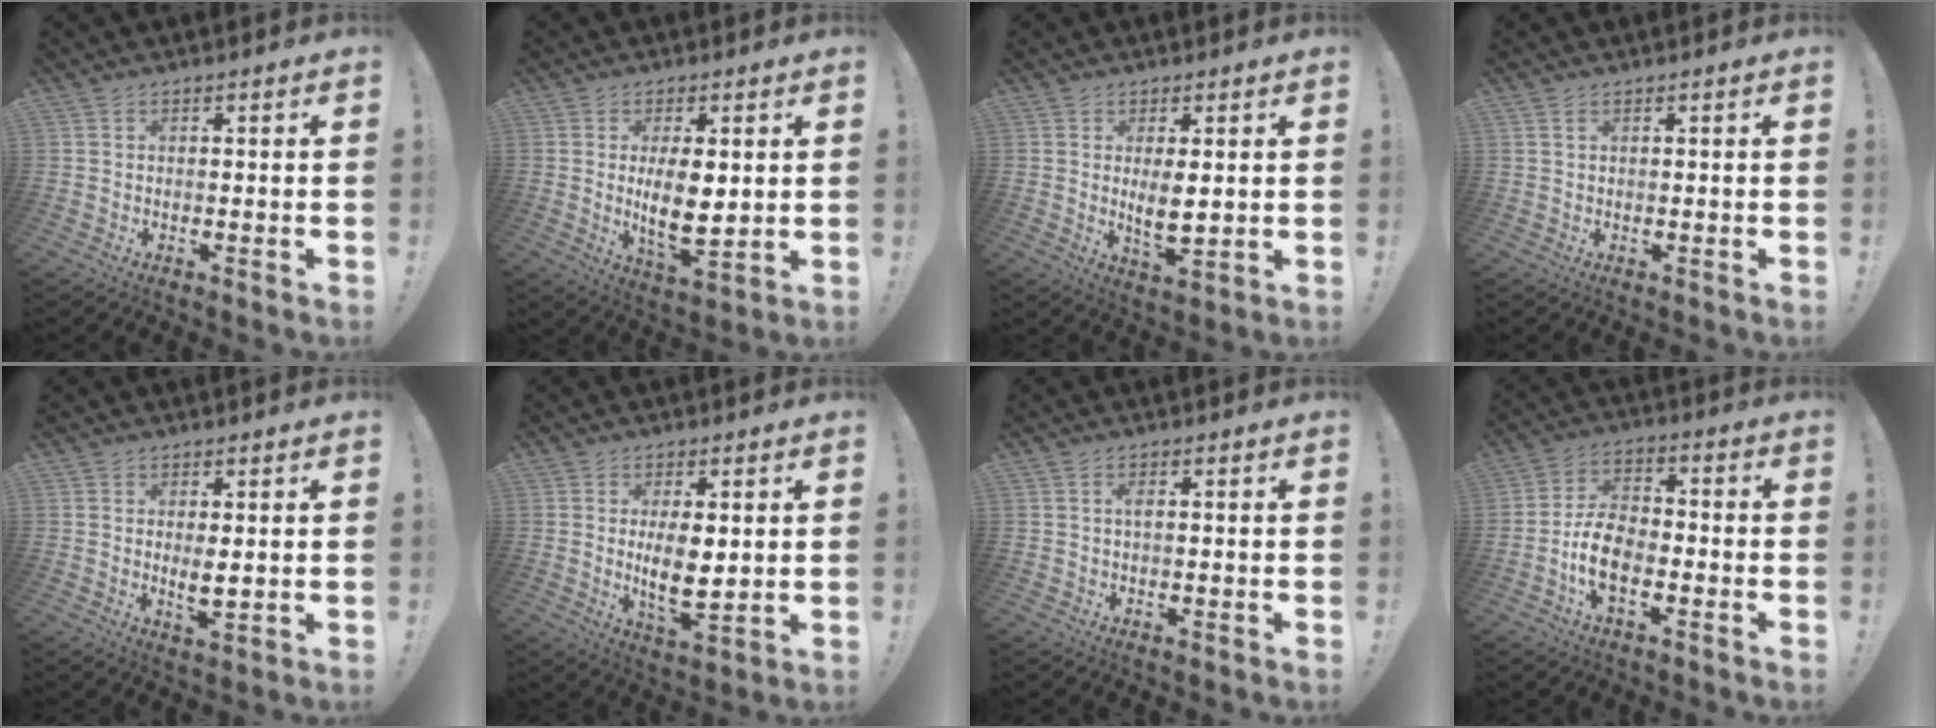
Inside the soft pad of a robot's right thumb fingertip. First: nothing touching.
{"total": 10.3, "force": [1.0, 4.3, 9.3], "torque": [-0.152, -0.023, 0.014]}
{"total": 6.4, "force": [1.1, 2.6, 5.7], "torque": [-0.081, -0.015, 0.017]}
{"total": 0.9, "force": [0.5, 0.4, 0.6], "torque": [-0.017, 0.003, 0.009]}
{"total": 3.9, "force": [0.7, 1.1, 3.6], "torque": [-0.044, -0.012, 0.010]}
{"total": 9.4, "force": [0.9, 4.1, 8.4], "torque": [-0.137, -0.024, 0.013]}
{"total": 1.6, "force": [0.2, 0.4, 1.5], "torque": [-0.031, 0.003, 0.002]}
{"total": 10.6, "force": [-4.4, 5.9, 7.6], "torque": [-0.157, 0.016, -0.080]}